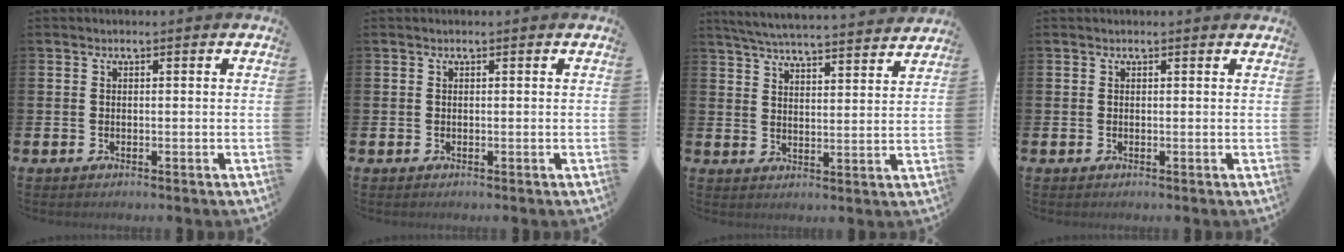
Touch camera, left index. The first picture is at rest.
{"total": 0.0}
{"total": 5.6, "force": [5.5, 0.1, 1.0], "torque": [-0.033, -0.044, 0.094]}
{"total": 0.0}